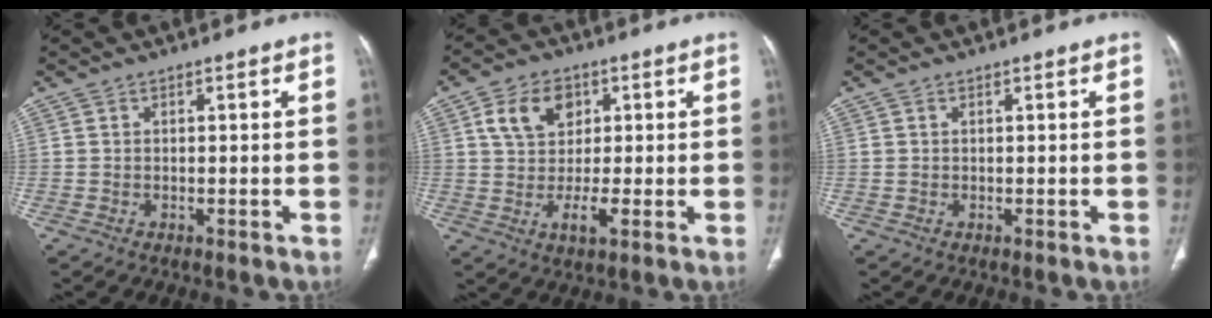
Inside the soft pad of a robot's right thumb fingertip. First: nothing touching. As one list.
[{"total": 9.7, "force": [2.2, 6.5, 6.8], "torque": [-0.104, -0.005, 0.037]}, {"total": 0.0}]